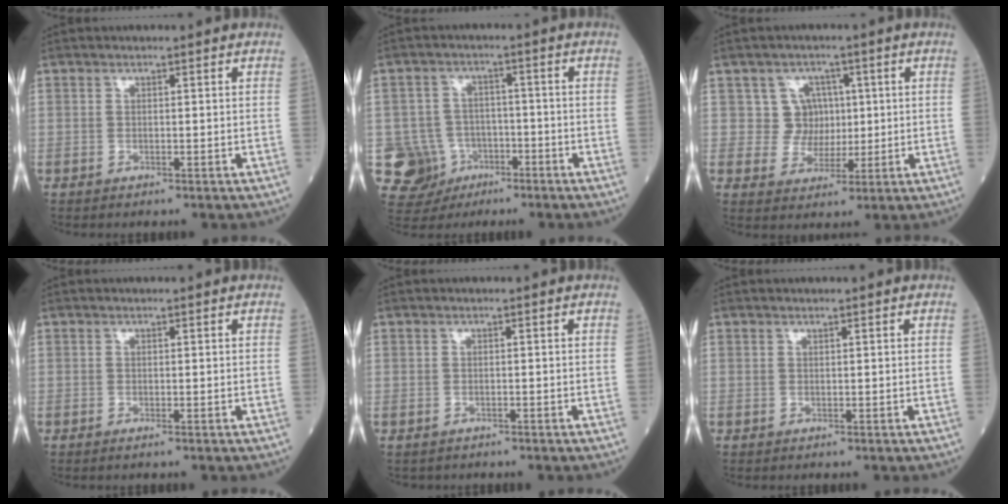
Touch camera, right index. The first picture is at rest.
{"total": 8.4, "force": [-3.0, 7.8, 1.0], "torque": [-0.030, 0.008, -0.038]}
{"total": 4.9, "force": [1.1, 4.8, 0.3], "torque": [0.005, 0.010, 0.018]}
{"total": 0.0}
{"total": 1.1, "force": [-0.7, 0.8, -0.2], "torque": [-0.009, 0.003, -0.012]}
{"total": 0.0}